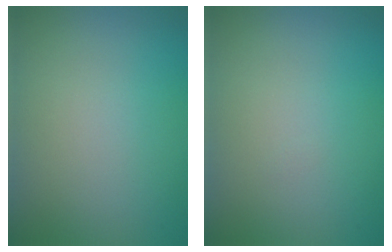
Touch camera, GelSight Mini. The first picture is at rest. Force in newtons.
{"total": 0.0}